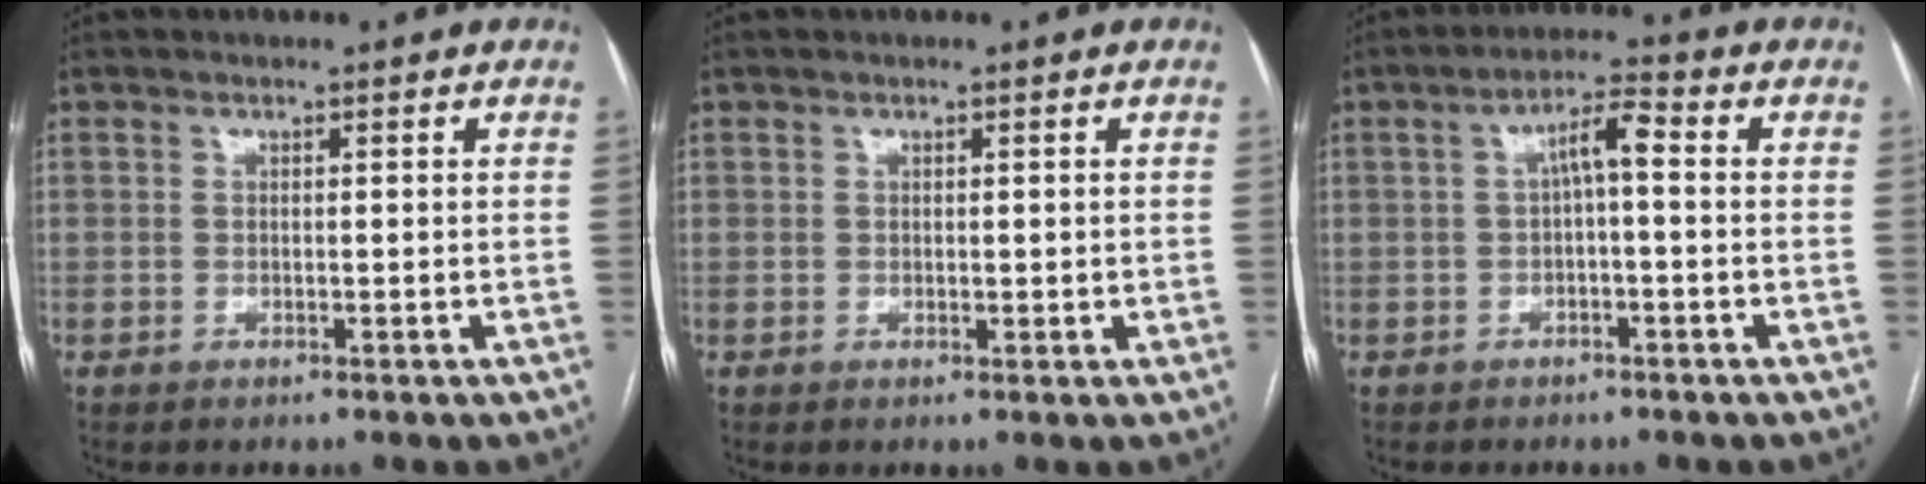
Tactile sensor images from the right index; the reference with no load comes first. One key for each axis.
{"total": 1.1, "fx": 0.2, "fy": 0.7, "fz": 0.7, "tx": -0.008, "ty": -0.002, "tz": 0.004}
{"total": 4.4, "fx": 0.2, "fy": 0.8, "fz": 4.4, "tx": -0.073, "ty": 0.020, "tz": 0.002}